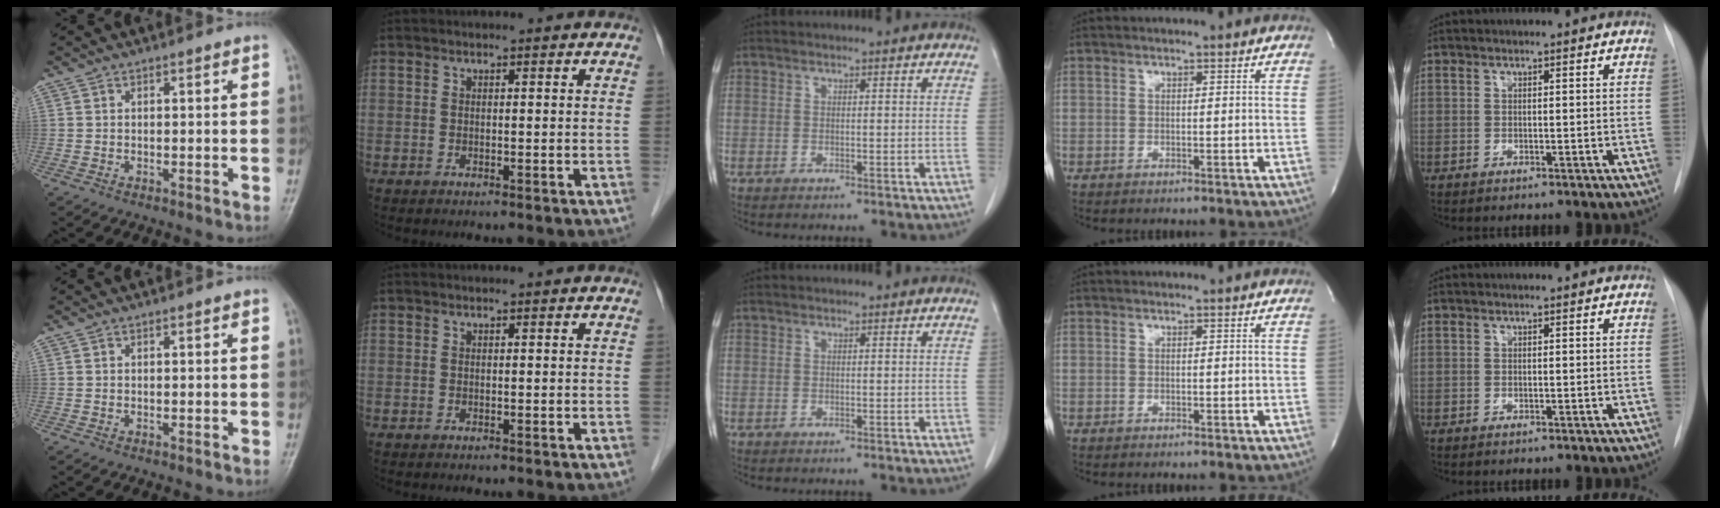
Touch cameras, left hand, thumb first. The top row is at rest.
{}